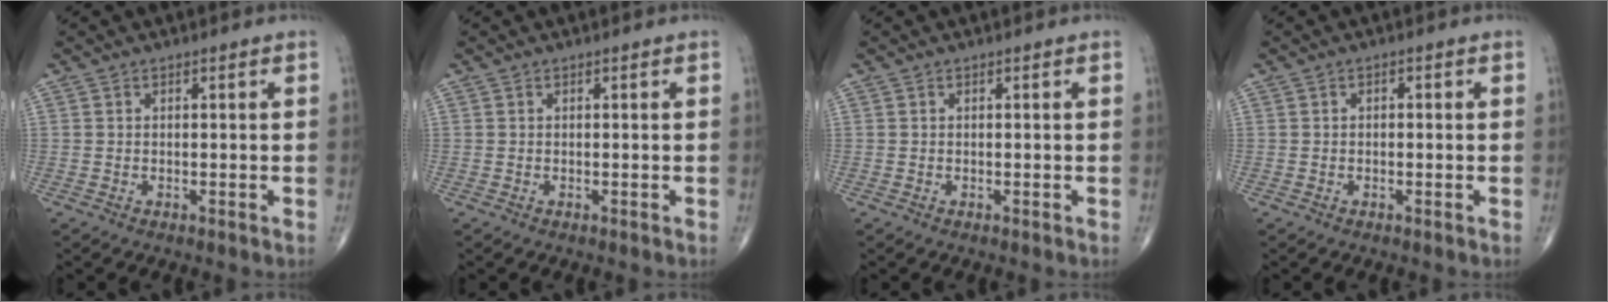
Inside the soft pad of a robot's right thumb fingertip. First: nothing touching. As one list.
[{"total": 0.0}, {"total": 0.0}, {"total": 0.8, "force": [0.0, 0.5, 0.6], "torque": [-0.003, 0.002, -0.002]}]